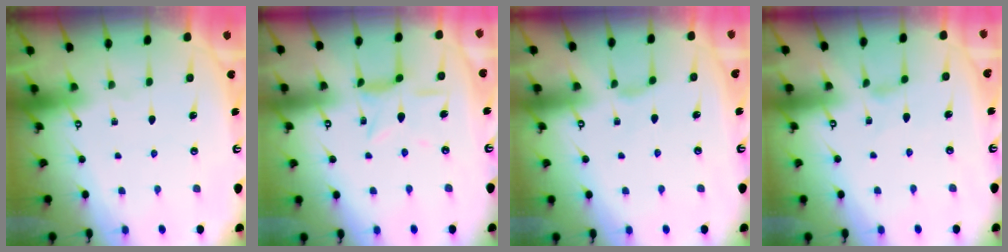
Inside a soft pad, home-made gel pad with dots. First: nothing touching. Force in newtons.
{"total": 5.0, "press": 5.0, "slide": 0.3}
{"total": 2.4, "press": 2.3, "slide": 0.6}
{"total": 0.0}